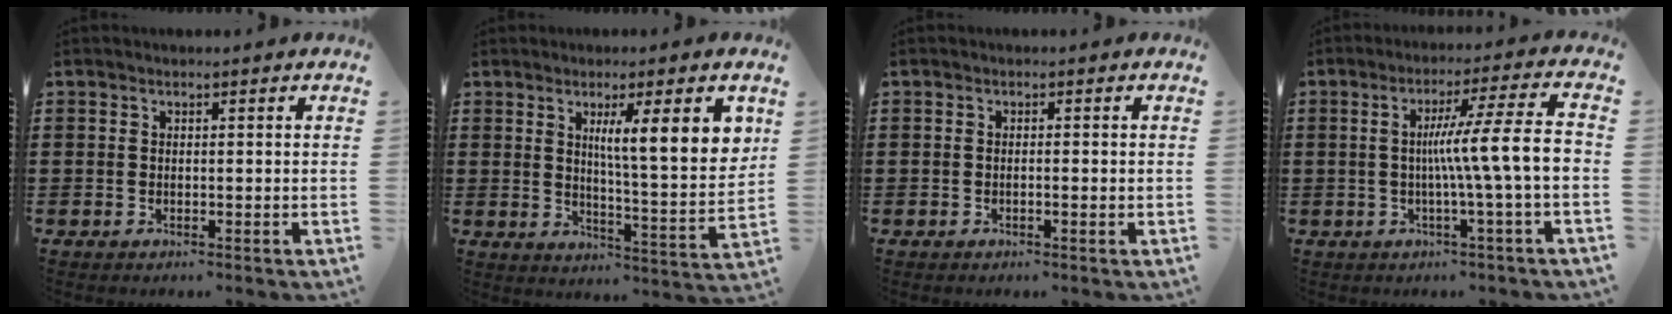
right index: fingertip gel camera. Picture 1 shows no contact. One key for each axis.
{"total": 9.3, "fx": 3.9, "fy": 1.3, "fz": 8.4, "tx": -0.134, "ty": -0.016, "tz": 0.056}
{"total": 0.6, "fx": -0.3, "fy": -0.1, "fz": 0.6, "tx": -0.010, "ty": -0.003, "tz": -0.005}
{"total": 9.8, "fx": -0.6, "fy": -0.4, "fz": 9.8, "tx": -0.176, "ty": -0.003, "tz": -0.018}